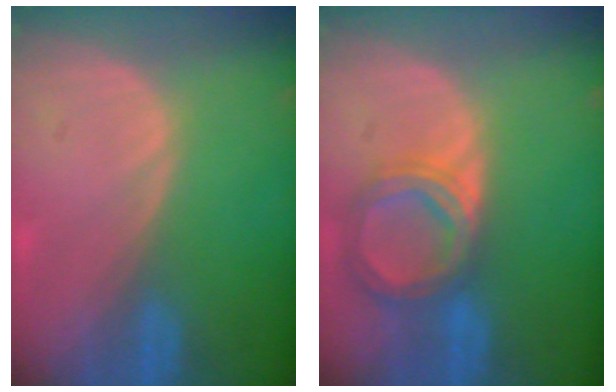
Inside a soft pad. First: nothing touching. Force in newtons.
{"total": 6.6, "press": 6.1, "slide": 2.5}